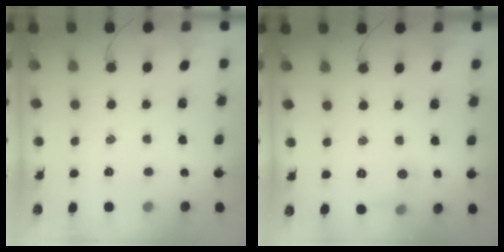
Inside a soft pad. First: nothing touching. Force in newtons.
{"total": 5.5, "press": 5.2, "slide": 1.7}